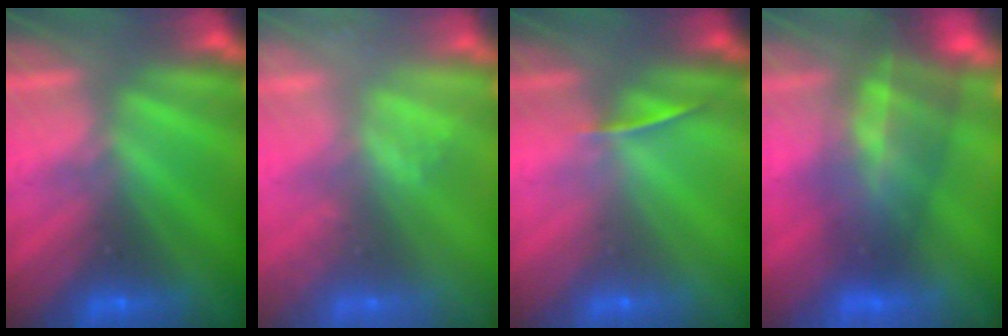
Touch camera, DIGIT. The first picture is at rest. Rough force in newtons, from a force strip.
{"total": 2.1}
{"total": 1.3}
{"total": 7.5}